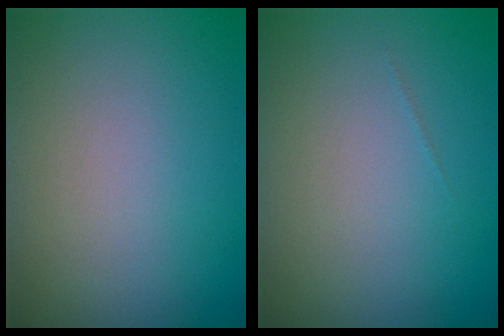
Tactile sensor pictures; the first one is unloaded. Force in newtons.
{"total": 0.0}